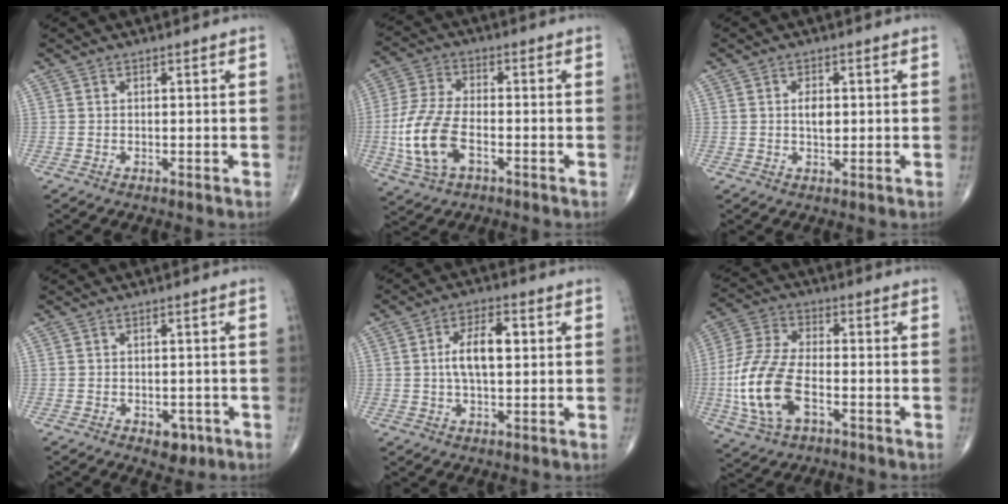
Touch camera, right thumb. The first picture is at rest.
{"total": 12.2, "force": [-3.2, 6.5, 9.9], "torque": [-0.218, 0.012, -0.060]}
{"total": 3.1, "force": [0.4, 1.7, 2.6], "torque": [-0.037, -0.001, 0.005]}
{"total": 3.5, "force": [-1.6, 2.3, 2.0], "torque": [-0.009, 0.004, -0.015]}
{"total": 8.1, "force": [1.0, 3.8, 7.1], "torque": [-0.125, 0.010, 0.013]}
{"total": 15.0, "force": [-3.9, 7.7, 12.3], "torque": [-0.272, 0.015, -0.073]}